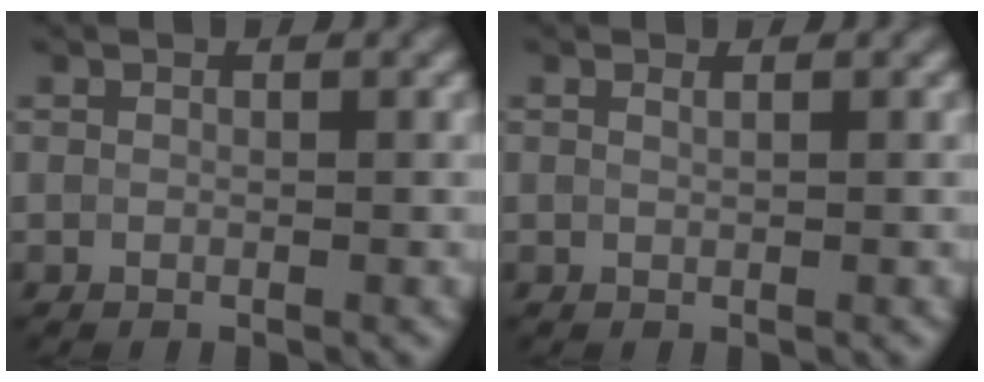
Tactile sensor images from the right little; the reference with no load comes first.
{"total": 0.8, "force": [0.6, 0.3, 0.5], "torque": [-0.007, -0.006, 0.004]}